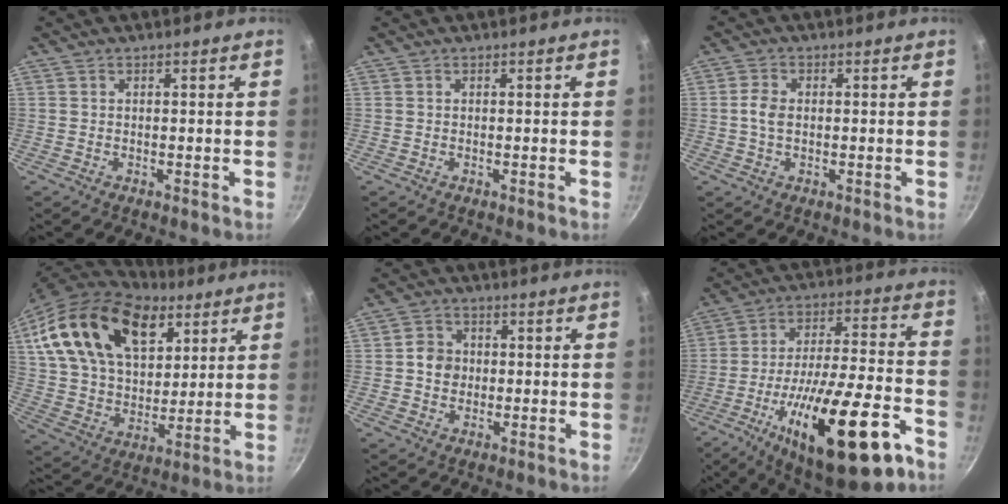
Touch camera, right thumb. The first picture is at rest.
{"total": 0.0}
{"total": 3.2, "force": [0.0, 2.1, 2.5], "torque": [-0.050, 0.008, -0.004]}
{"total": 23.4, "force": [12.8, 13.4, 14.2], "torque": [-0.204, -0.038, 0.229]}
{"total": 4.4, "force": [-0.1, 4.0, 1.9], "torque": [-0.009, 0.008, -0.009]}
{"total": 27.9, "force": [-13.3, 8.9, 22.8], "torque": [-0.339, 0.047, -0.204]}